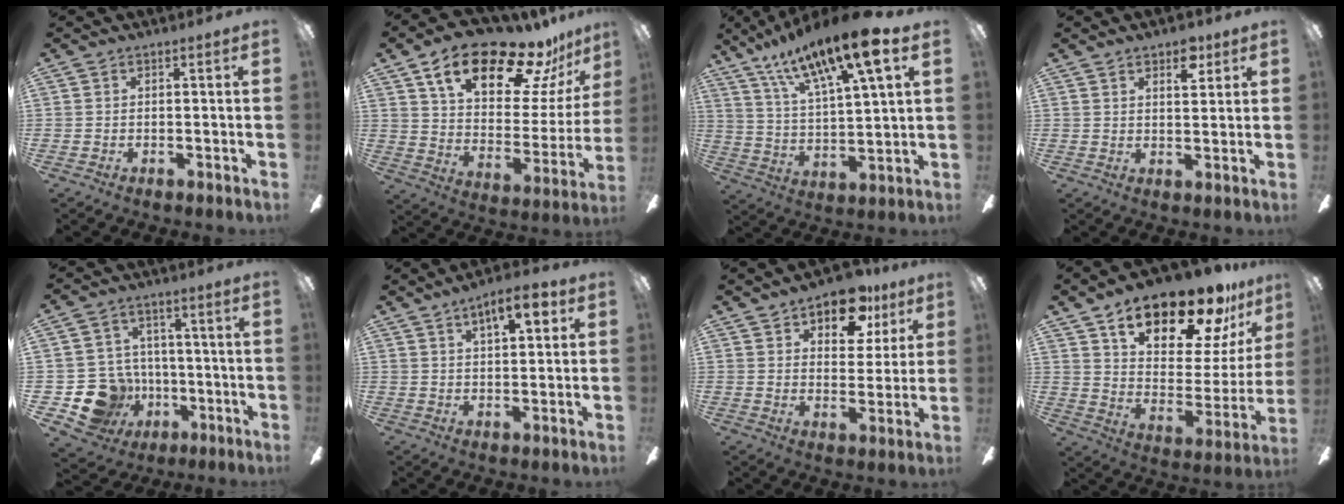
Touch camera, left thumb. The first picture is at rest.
{"total": 23.1, "force": [16.2, 9.3, 13.6], "torque": [-0.219, -0.100, 0.274]}
{"total": 18.4, "force": [13.2, 4.3, 12.2], "torque": [-0.220, -0.066, 0.217]}
{"total": 4.1, "force": [2.9, 1.8, 2.3], "torque": [-0.018, -0.010, 0.046]}
{"total": 14.0, "force": [-4.8, 12.3, 4.9], "torque": [-0.102, 0.033, -0.072]}
{"total": 7.9, "force": [4.5, 2.9, 5.8], "torque": [-0.080, -0.013, 0.071]}
{"total": 12.0, "force": [8.2, 6.5, 5.8], "torque": [-0.077, -0.037, 0.144]}
{"total": 23.3, "force": [16.8, 9.2, 13.3], "torque": [-0.212, -0.107, 0.285]}